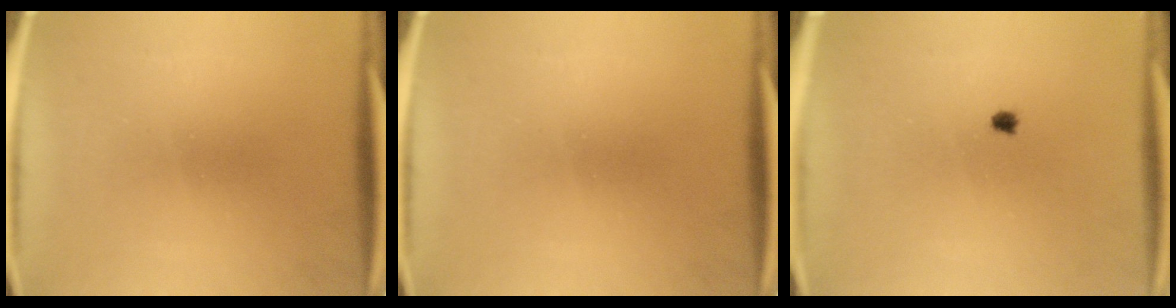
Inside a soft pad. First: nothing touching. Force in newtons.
{"total": 0.0}
{"total": 0.6}